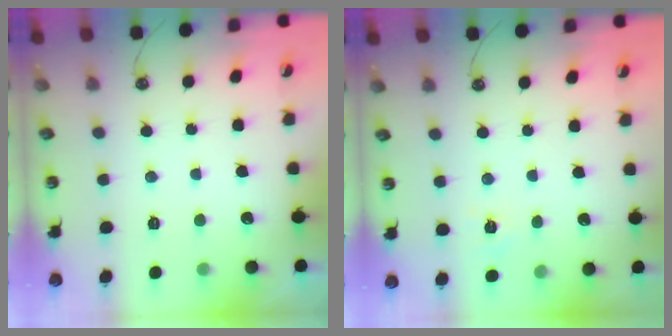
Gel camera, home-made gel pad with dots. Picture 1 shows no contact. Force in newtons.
{"total": 4.2, "press": 4.2, "slide": 0.4}